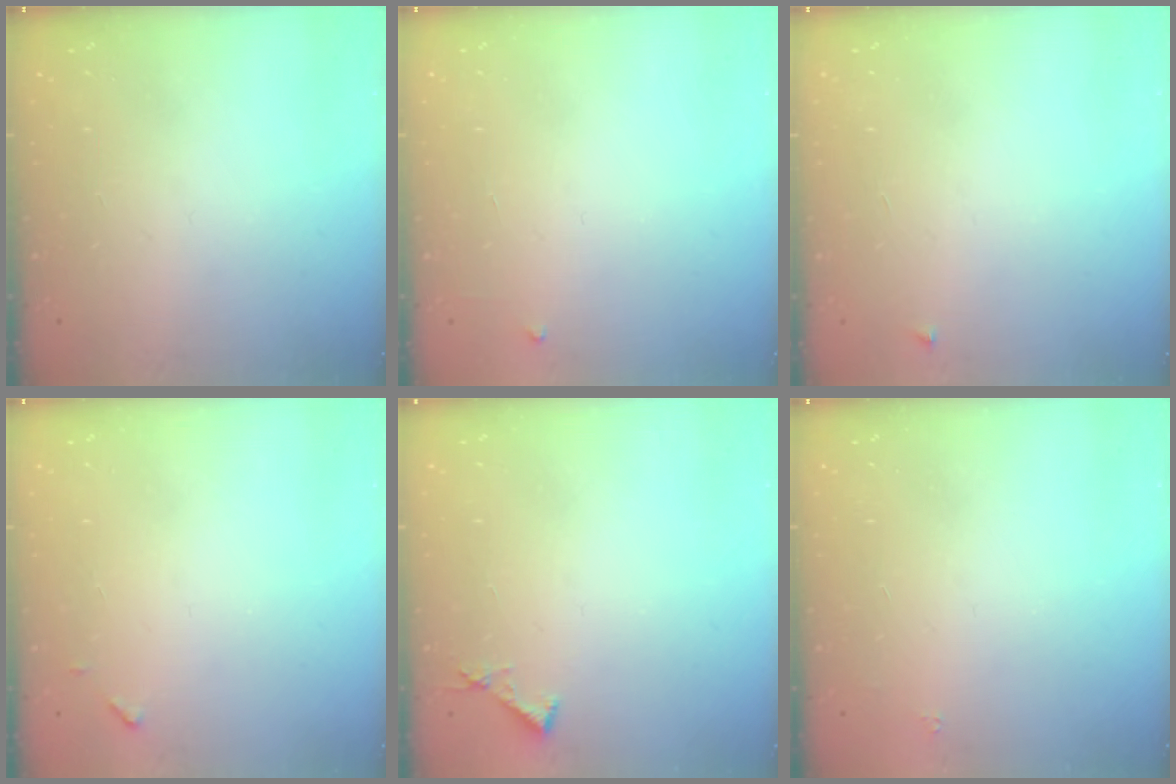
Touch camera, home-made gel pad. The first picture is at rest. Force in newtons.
{"total": 2.3, "press": 2.3, "slide": 0.3}
{"total": 2.3, "press": 2.3, "slide": 0.3}
{"total": 4.6, "press": 4.6, "slide": 0.3}
{"total": 3.6, "press": 3.6, "slide": 0.3}
{"total": 1.6, "press": 1.5, "slide": 0.2}